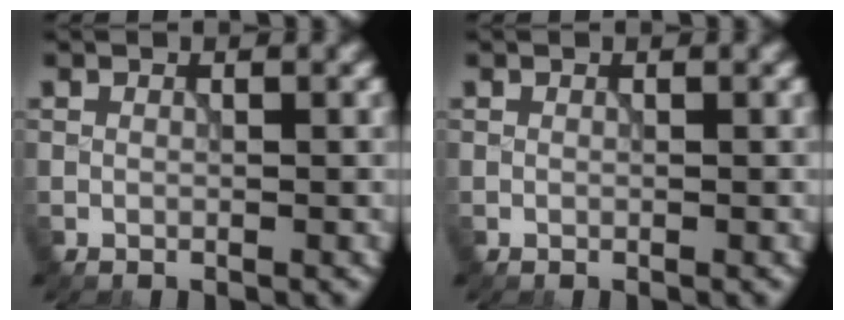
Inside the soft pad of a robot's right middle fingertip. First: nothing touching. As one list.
[{"total": 0.0}]